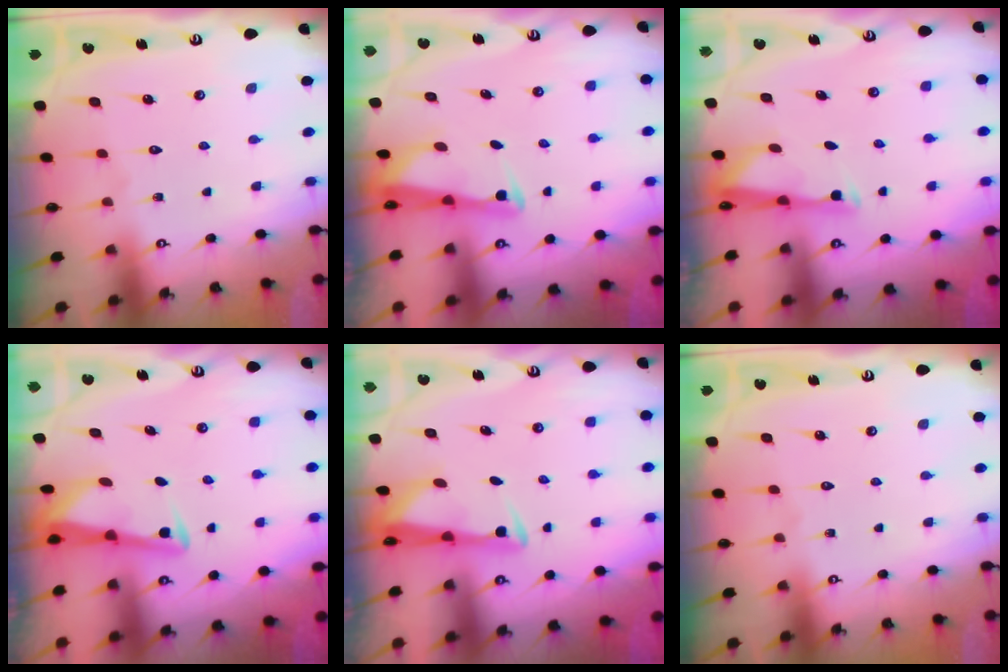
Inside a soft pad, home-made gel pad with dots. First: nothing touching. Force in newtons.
{"total": 2.8, "press": 2.7, "slide": 0.6}
{"total": 2.9, "press": 2.9, "slide": 0.5}
{"total": 3.0, "press": 3.0, "slide": 0.3}
{"total": 3.1, "press": 3.0, "slide": 0.9}
{"total": 0.0}